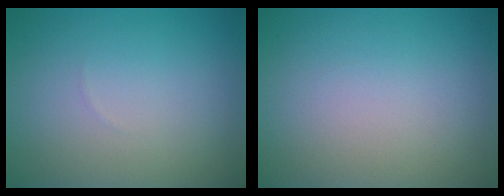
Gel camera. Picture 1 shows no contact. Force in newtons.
{"total": 0.0}